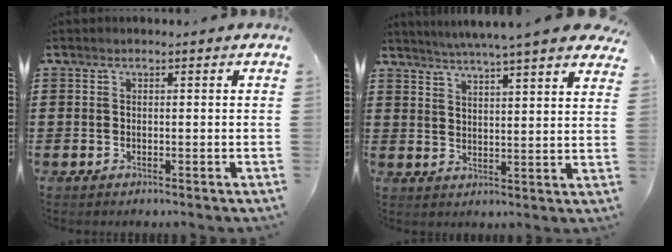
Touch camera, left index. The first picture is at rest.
{"total": 4.9, "force": [4.6, -0.5, 1.8], "torque": [-0.053, -0.024, 0.077]}